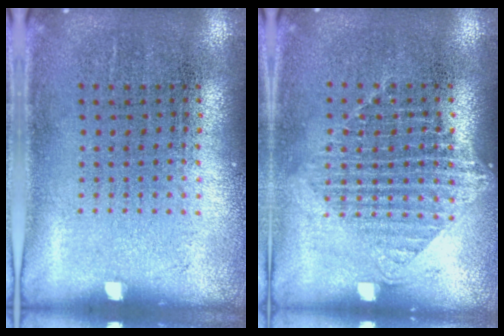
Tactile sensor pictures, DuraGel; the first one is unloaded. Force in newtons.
{"total": 1.1, "press": 1.0, "slide": 0.5}